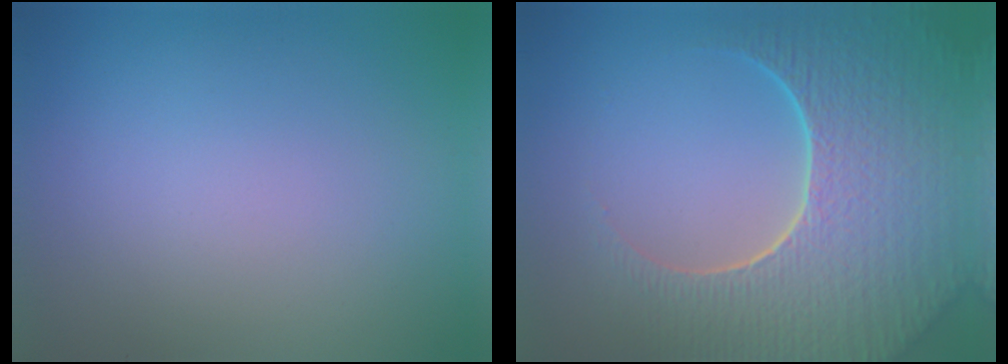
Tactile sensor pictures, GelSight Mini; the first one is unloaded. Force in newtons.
{"total": 9.3, "press": 6.6, "slide": 6.5}